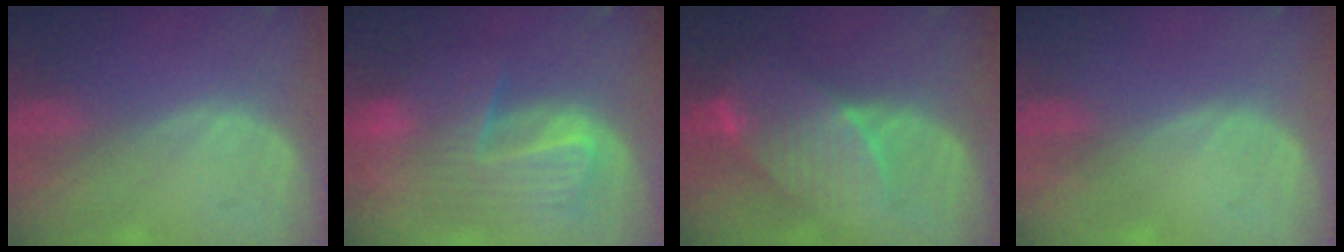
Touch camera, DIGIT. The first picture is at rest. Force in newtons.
{"total": 10.0, "press": 8.7, "slide": 5.0}
{"total": 8.2, "press": 7.7, "slide": 2.7}
{"total": 0.0}